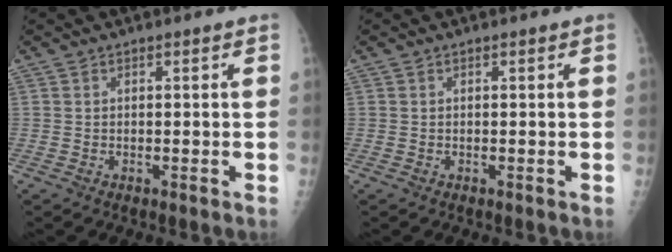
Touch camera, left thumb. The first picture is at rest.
{"total": 0.0}